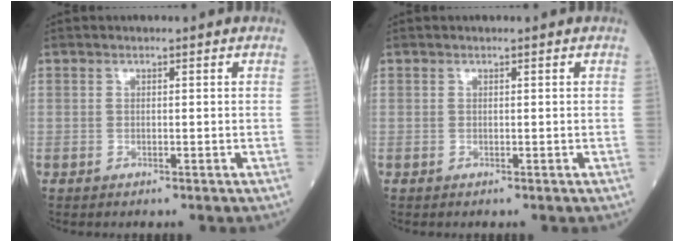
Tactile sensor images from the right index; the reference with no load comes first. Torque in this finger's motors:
{"motor_torque": [0.00, 0.00, 0.00, 0.00]}